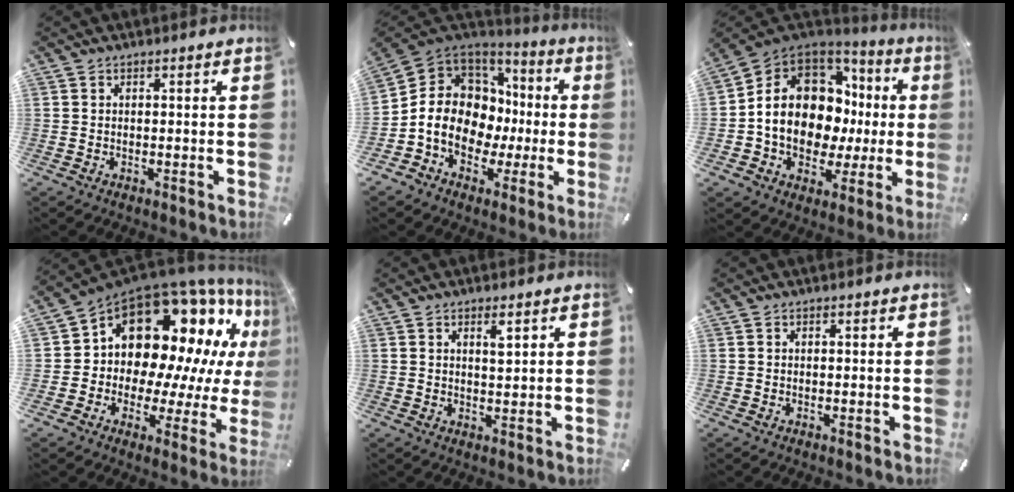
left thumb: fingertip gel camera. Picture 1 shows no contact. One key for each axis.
{"total": 13.1, "fx": -1.5, "fy": 11.3, "fz": 6.5, "tx": -0.144, "ty": -0.018, "tz": -0.022}
{"total": 15.6, "fx": 1.1, "fy": 12.1, "fz": 9.8, "tx": -0.181, "ty": -0.018, "tz": 0.023}
{"total": 19.1, "fx": 10.3, "fy": 12.2, "fz": 10.5, "tx": -0.153, "ty": -0.104, "tz": 0.193}
{"total": 2.5, "fx": 1.4, "fy": 0.6, "fz": 2.0, "tx": -0.036, "ty": -0.002, "tz": 0.022}
{"total": 0.0}